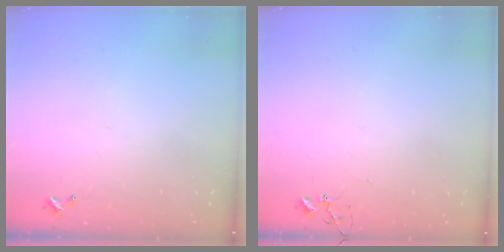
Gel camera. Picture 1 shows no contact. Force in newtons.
{"total": 3.2, "press": 3.2, "slide": 0.3}